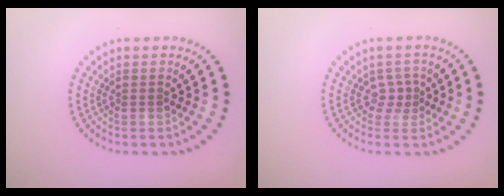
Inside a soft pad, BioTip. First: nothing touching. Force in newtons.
{"total": 1.4, "press": 0.9, "slide": 1.0}